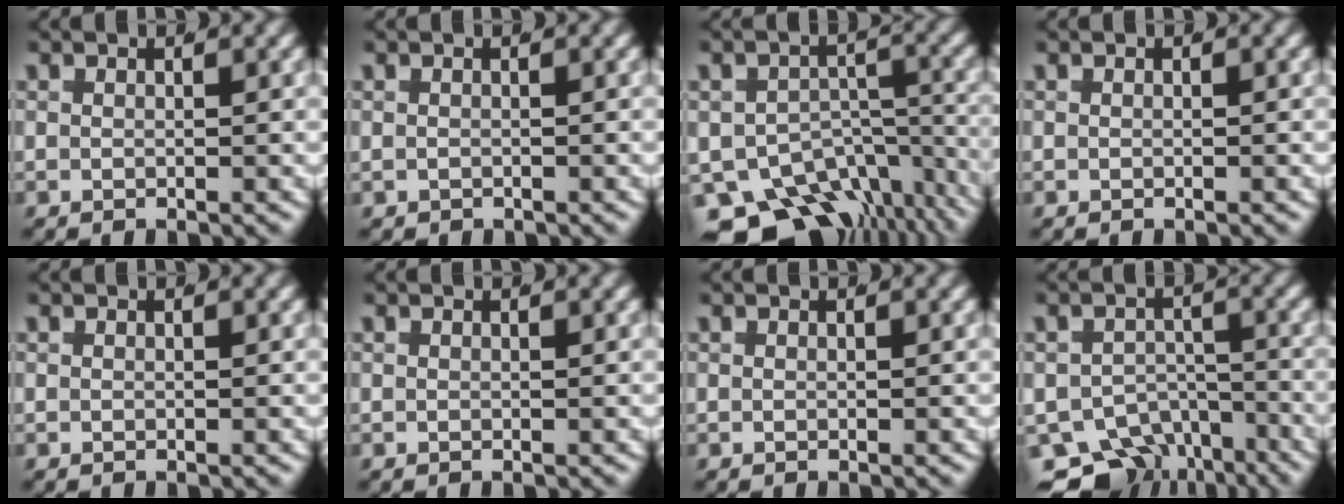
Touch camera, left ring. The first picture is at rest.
{"total": 1.0, "force": [-0.4, 0.9, 0.2], "torque": [-0.008, -0.008, -0.006]}
{"total": 16.6, "force": [-10.3, 11.1, 6.8], "torque": [-0.121, -0.070, -0.155]}
{"total": 0.0}
{"total": 0.0}
{"total": 0.0}
{"total": 0.0}
{"total": 14.2, "force": [-8.7, 10.1, 4.9], "torque": [-0.101, -0.064, -0.144]}